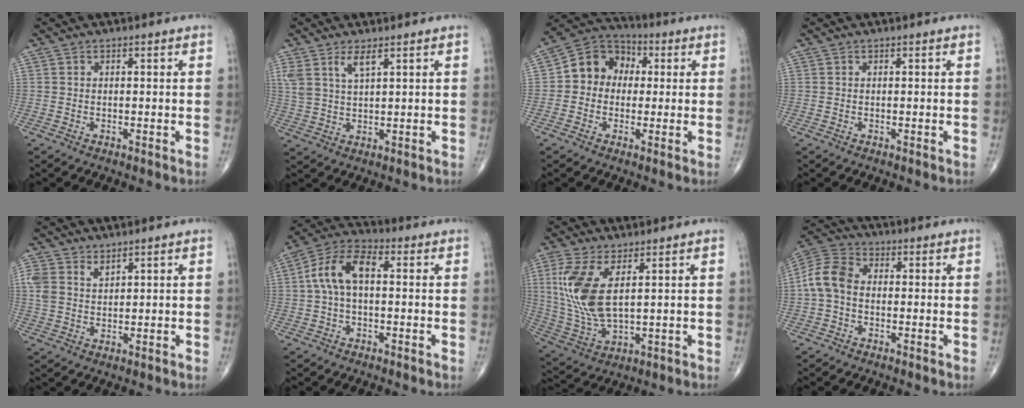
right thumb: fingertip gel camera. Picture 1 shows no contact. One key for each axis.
{"total": 4.7, "fx": 2.8, "fy": 1.5, "fz": 3.5, "tx": -0.076, "ty": -0.012, "tz": 0.063}
{"total": 10.0, "fx": 0.7, "fy": 8.6, "fz": 5.1, "tx": -0.057, "ty": 0.029, "tz": -0.004}
{"total": 0.0}
{"total": 4.5, "fx": 2.8, "fy": 2.5, "fz": 2.5, "tx": -0.043, "ty": -0.010, "tz": 0.062}
{"total": 9.4, "fx": 0.7, "fy": 4.9, "fz": 7.9, "tx": -0.162, "ty": 0.033, "tz": 0.006}
{"total": 12.5, "fx": 3.3, "fy": 5.3, "fz": 10.8, "tx": -0.247, "ty": -0.016, "tz": 0.080}
{"total": 8.0, "fx": -0.6, "fy": 5.7, "fz": 5.7, "tx": -0.113, "ty": 0.024, "tz": -0.025}